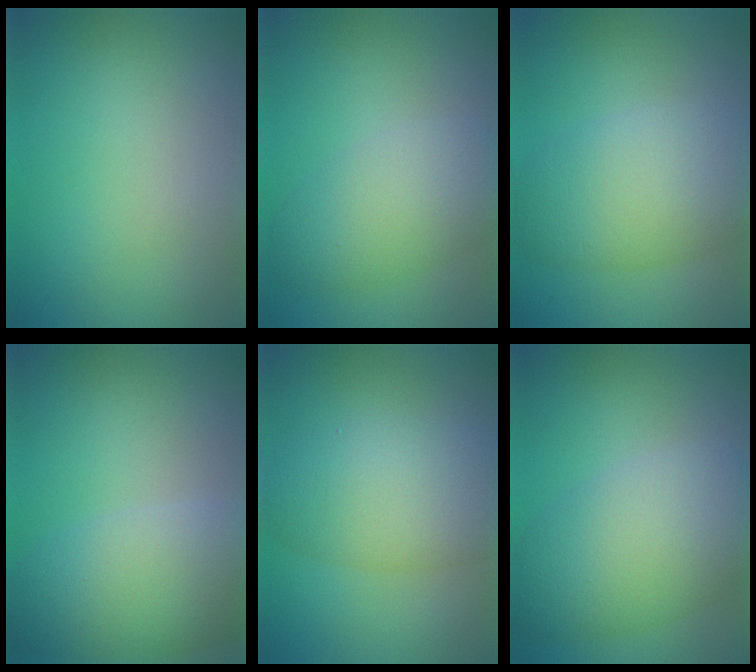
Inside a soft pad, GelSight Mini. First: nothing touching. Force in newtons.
{"total": 5.3, "press": 5.3, "slide": 0.1}
{"total": 7.7, "press": 7.7, "slide": 0.2}
{"total": 6.8, "press": 6.7, "slide": 0.6}
{"total": 7.1, "press": 7.1, "slide": 0.2}
{"total": 8.9, "press": 8.9, "slide": 0.5}